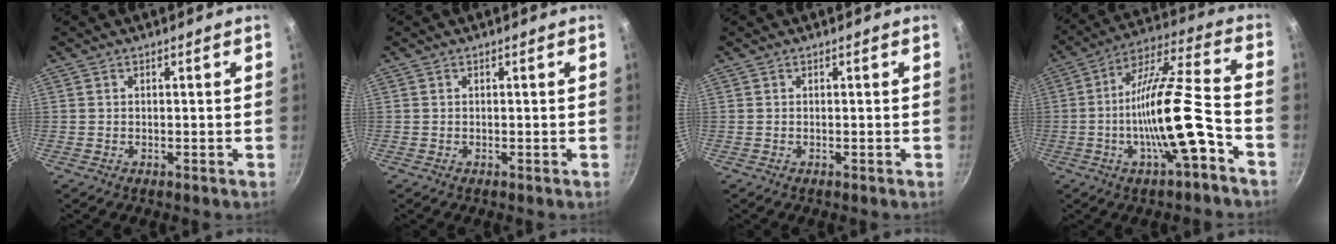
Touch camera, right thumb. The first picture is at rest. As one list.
[{"total": 0.0}, {"total": 0.0}, {"total": 17.4, "force": [-6.0, 4.0, 15.9], "torque": [-0.267, 0.042, -0.112]}]